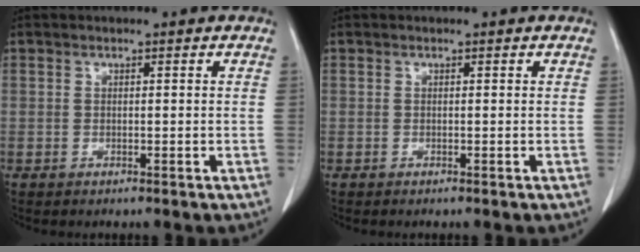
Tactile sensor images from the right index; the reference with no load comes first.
{"total": 0.0}